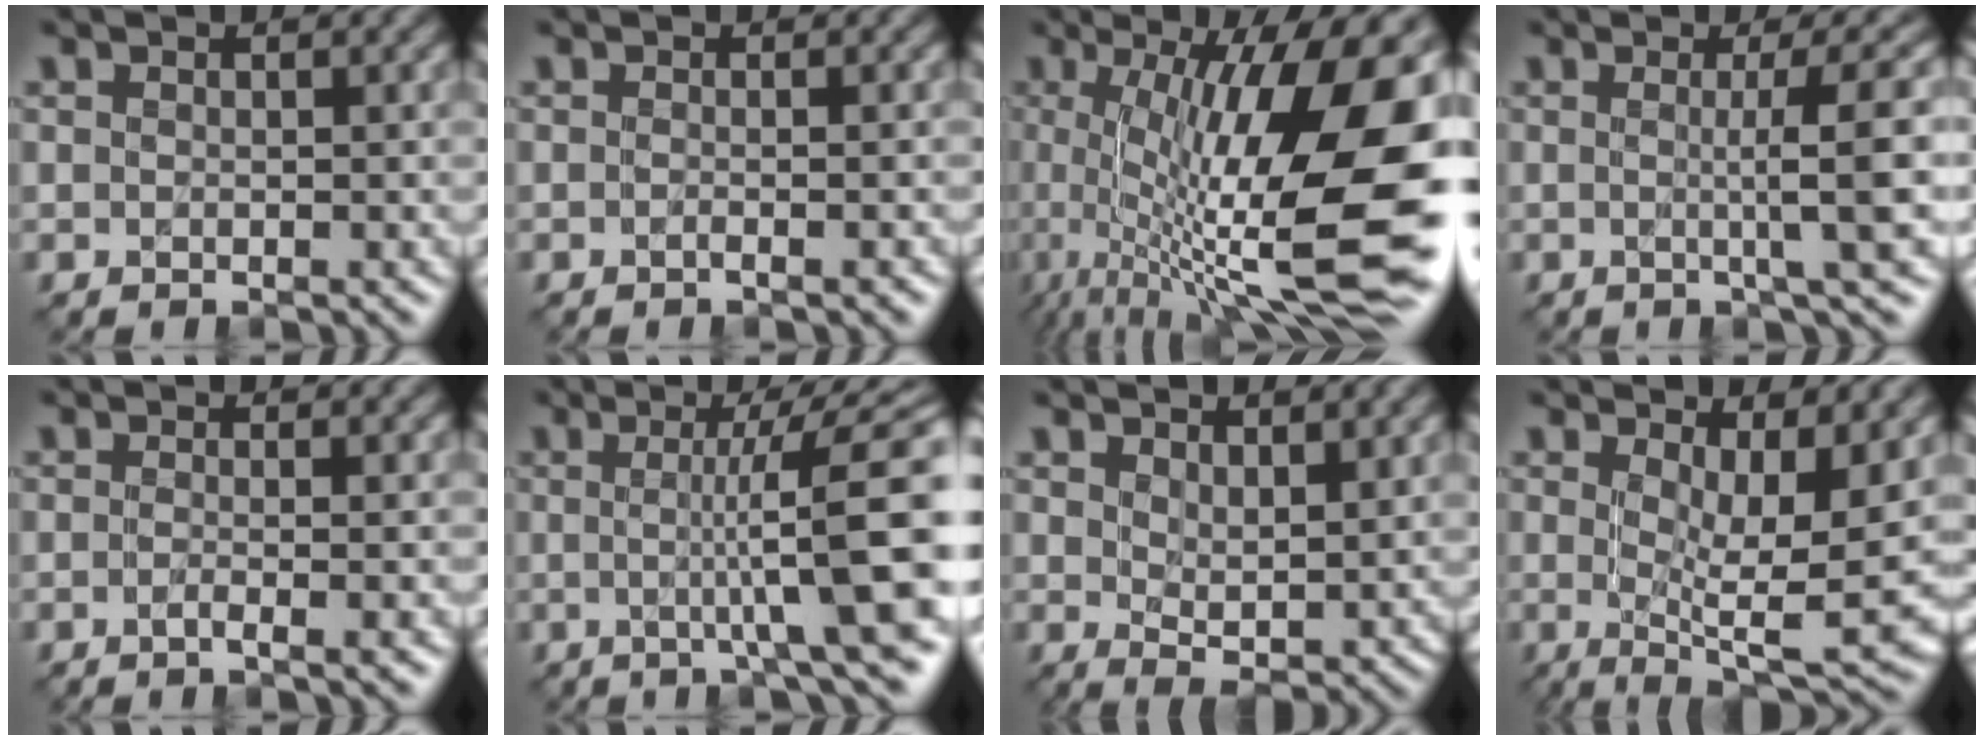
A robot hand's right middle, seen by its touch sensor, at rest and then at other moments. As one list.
[{"total": 1.1, "force": [-0.6, 0.3, 0.9], "torque": [-0.008, -0.001, -0.016]}, {"total": 16.4, "force": [0.9, 5.3, 15.5], "torque": [-0.219, 0.001, 0.013]}, {"total": 5.5, "force": [0.1, 0.7, 5.5], "torque": [-0.078, 0.006, -0.003]}, {"total": 1.8, "force": [-0.5, 0.5, 1.6], "torque": [-0.017, -0.003, -0.017]}, {"total": 9.3, "force": [0.0, 1.6, 9.1], "torque": [-0.109, 0.008, -0.007]}, {"total": 3.2, "force": [1.8, 1.2, 2.4], "torque": [-0.045, -0.008, 0.036]}, {"total": 7.5, "force": [1.0, 2.0, 7.2], "torque": [-0.115, -0.018, 0.021]}]